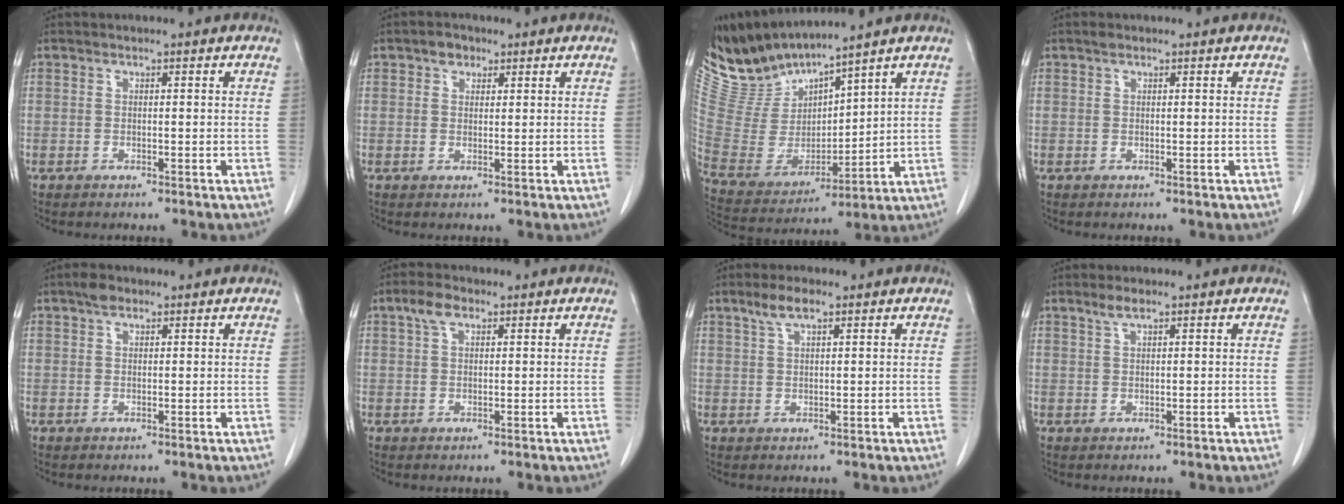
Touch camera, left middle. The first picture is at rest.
{"total": 2.2, "force": [1.3, 1.6, 0.9], "torque": [-0.015, 0.007, 0.019]}
{"total": 10.1, "force": [10.0, 0.6, 1.5], "torque": [-0.059, -0.004, 0.227]}
{"total": 0.5, "force": [0.4, 0.2, 0.2], "torque": [-0.008, 0.004, 0.007]}
{"total": 1.8, "force": [1.2, 1.0, 0.9], "torque": [-0.018, 0.009, 0.019]}
{"total": 3.2, "force": [1.7, 1.6, 2.2], "torque": [-0.051, 0.015, 0.035]}
{"total": 3.4, "force": [2.2, 0.8, 2.4], "torque": [-0.054, 0.009, 0.045]}
{"total": 1.8, "force": [1.3, 0.3, 1.2], "torque": [-0.028, 0.005, 0.027]}